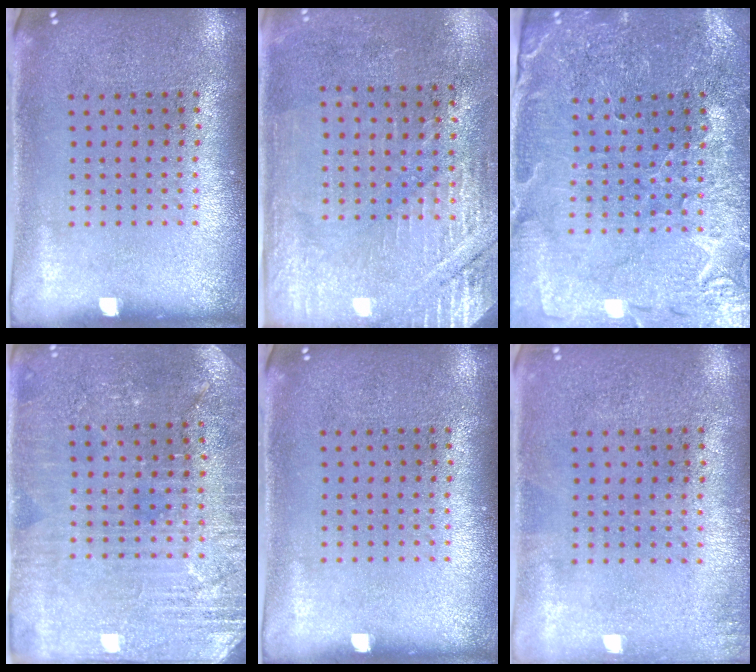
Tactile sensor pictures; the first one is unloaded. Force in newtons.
{"total": 2.8, "press": 2.7, "slide": 0.8}
{"total": 1.3, "press": 1.2, "slide": 0.2}
{"total": 3.0, "press": 2.9, "slide": 0.5}
{"total": 0.0}
{"total": 0.7, "press": 0.7, "slide": 0.1}